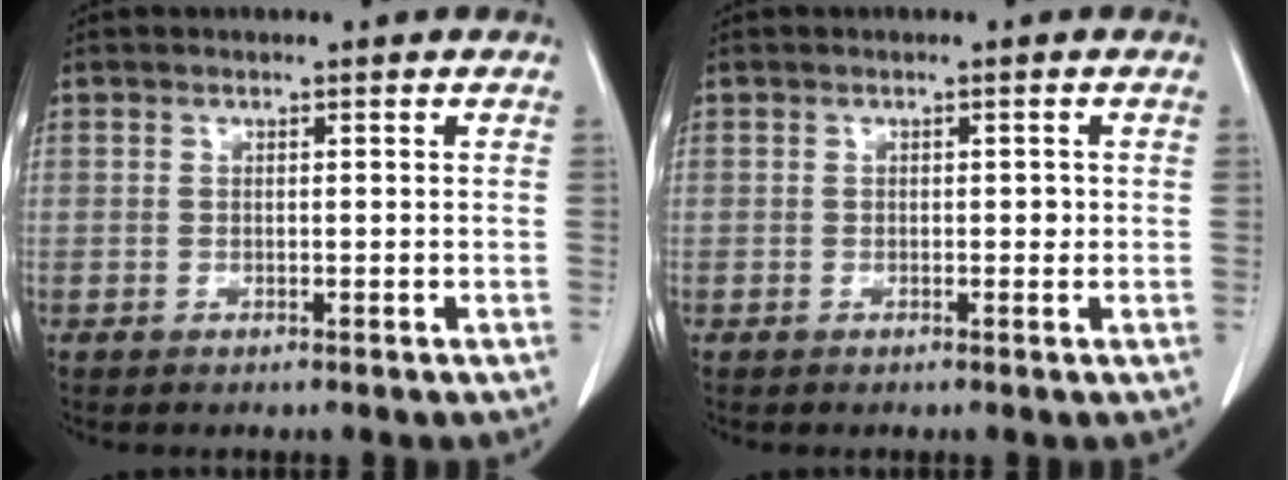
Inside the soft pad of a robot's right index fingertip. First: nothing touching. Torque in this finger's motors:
{"motor_torque": [0.23, -0.17, -0.02, 0.00]}